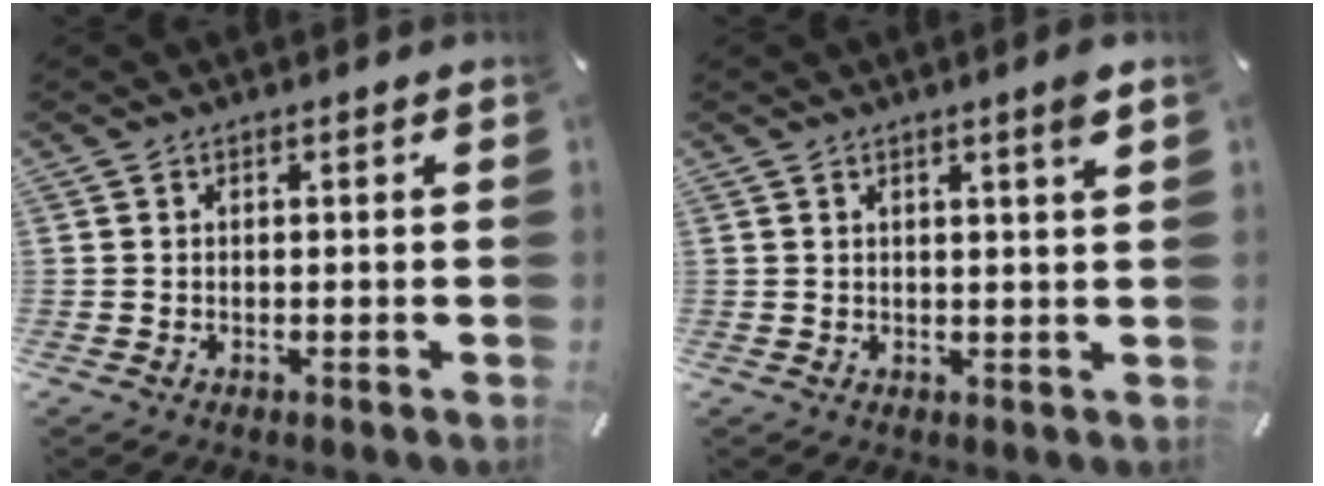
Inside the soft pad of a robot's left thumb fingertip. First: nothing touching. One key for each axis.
{"total": 3.1, "fx": 1.6, "fy": -0.1, "fz": 2.6, "tx": -0.043, "ty": -0.006, "tz": 0.025}